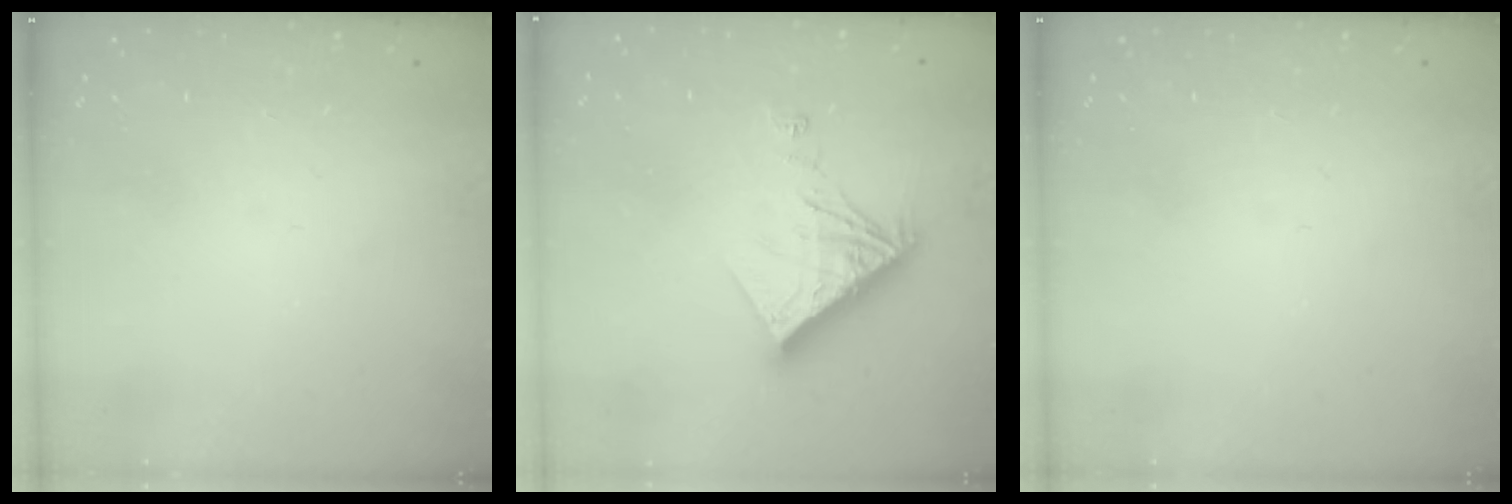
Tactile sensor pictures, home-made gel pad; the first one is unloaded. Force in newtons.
{"total": 11.1, "press": 11.0, "slide": 1.3}
{"total": 0.0}